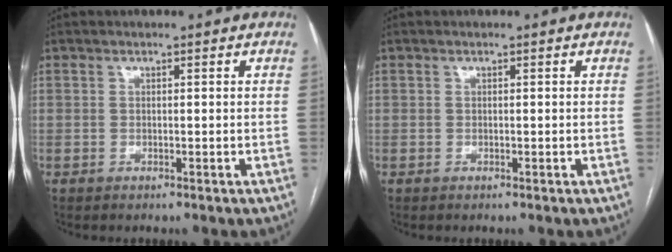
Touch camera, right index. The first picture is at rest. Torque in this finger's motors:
{"motor_torque": [0.00, 0.00, 0.00, 0.00]}